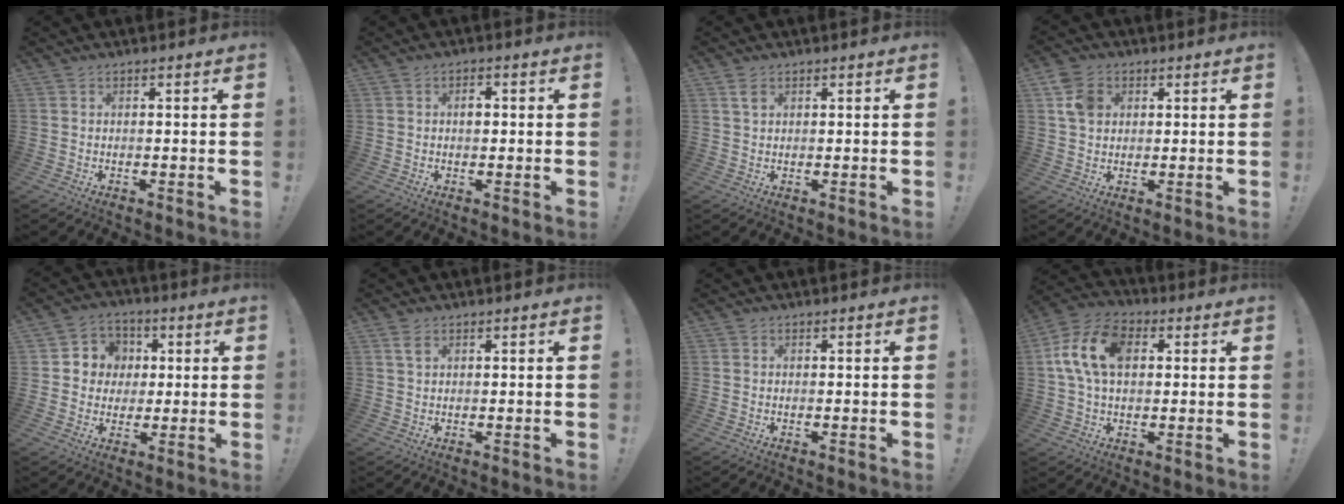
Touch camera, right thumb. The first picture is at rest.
{"total": 2.3, "force": [0.3, 1.6, 1.7], "torque": [-0.020, 0.001, 0.000]}
{"total": 2.2, "force": [1.2, 1.2, 1.4], "torque": [-0.014, -0.006, 0.020]}
{"total": 7.2, "force": [2.1, 5.7, 3.9], "torque": [-0.072, 0.005, 0.043]}
{"total": 8.2, "force": [0.2, 8.0, 1.7], "torque": [-0.023, 0.005, 0.011]}
{"total": 2.5, "force": [1.3, 1.3, 1.7], "torque": [-0.028, -0.001, 0.022]}
{"total": 0.0}
{"total": 15.0, "force": [3.1, 9.9, 10.9], "torque": [-0.212, 0.011, 0.057]}